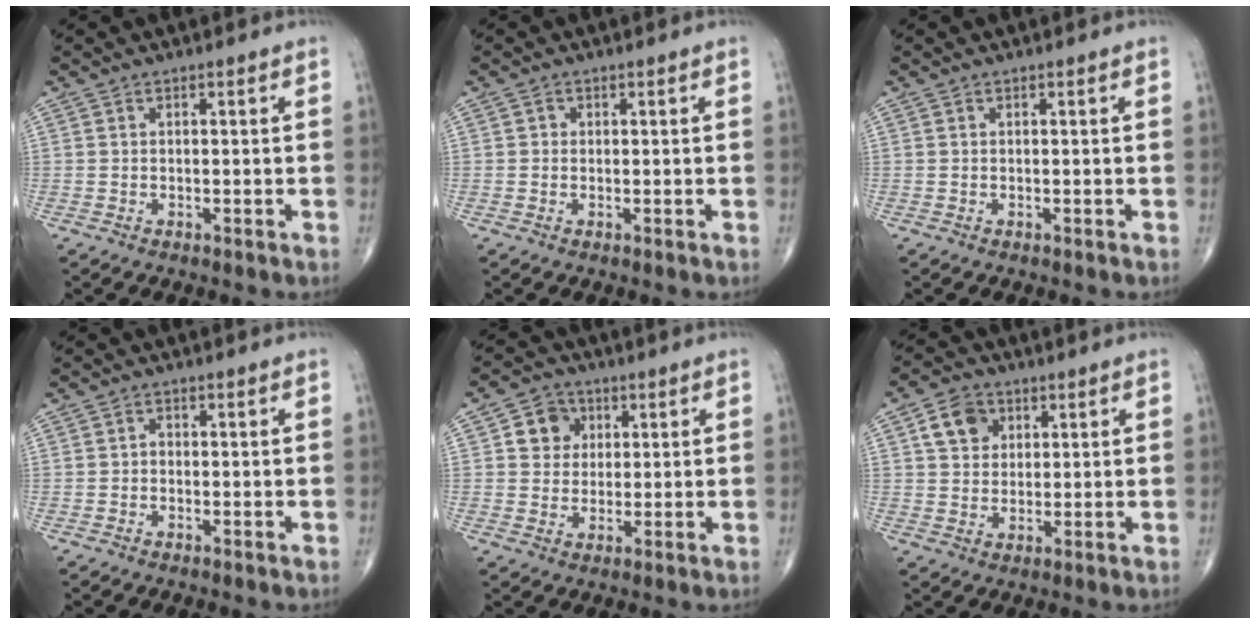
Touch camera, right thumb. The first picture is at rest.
{"total": 0.8, "force": [0.0, 0.7, 0.2], "torque": [0.002, 0.002, 0.000]}
{"total": 0.0}
{"total": 0.9, "force": [-0.3, 0.7, 0.5], "torque": [-0.002, 0.003, -0.009]}
{"total": 6.3, "force": [1.8, 5.5, 2.3], "torque": [-0.005, -0.001, 0.027]}
{"total": 6.8, "force": [2.6, 5.4, 3.2], "torque": [-0.030, -0.004, 0.043]}